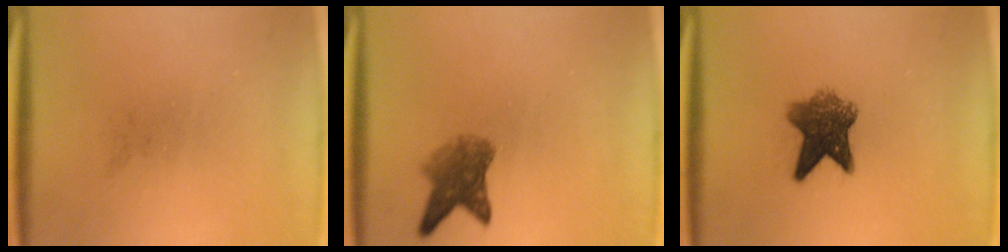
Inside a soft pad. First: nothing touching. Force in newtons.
{"total": 4.9}
{"total": 6.8}